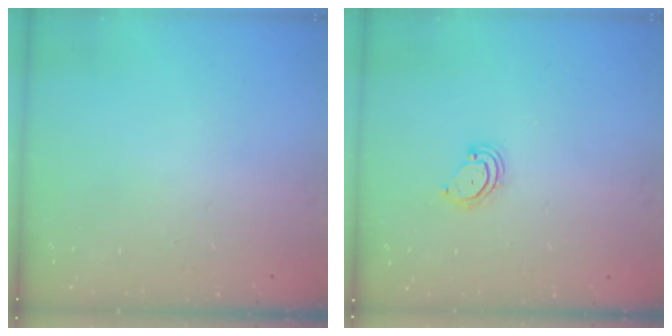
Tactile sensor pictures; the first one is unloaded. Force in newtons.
{"total": 3.4, "press": 3.3, "slide": 0.7}